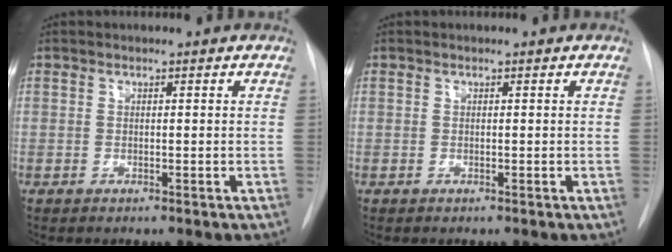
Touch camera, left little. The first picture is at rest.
{"total": 0.0}